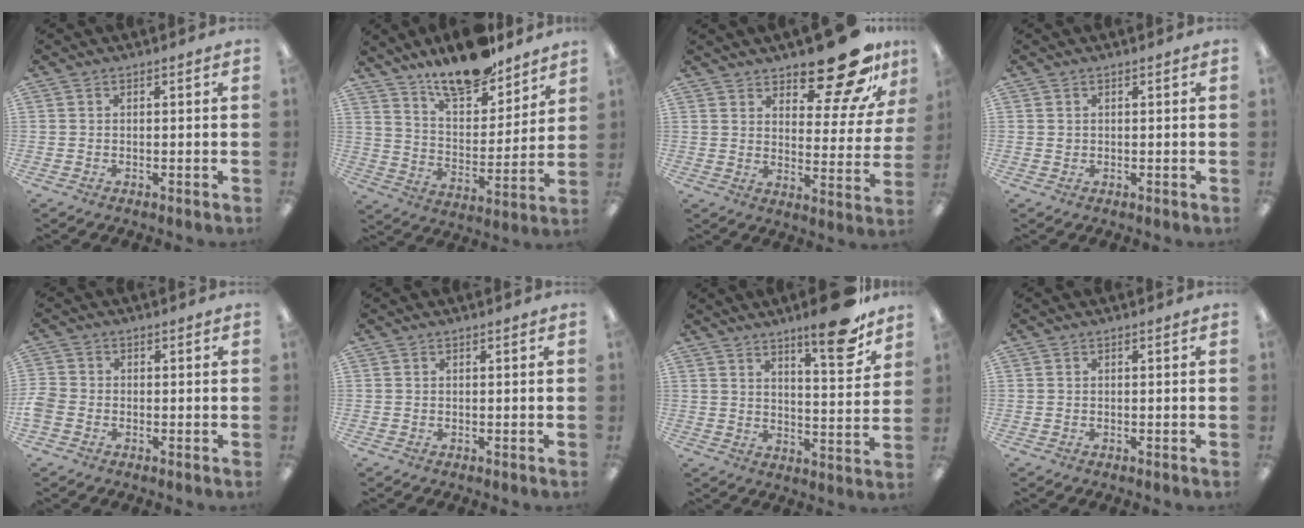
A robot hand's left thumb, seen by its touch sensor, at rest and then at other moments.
{"total": 15.6, "force": [13.7, 4.7, 5.9], "torque": [-0.098, -0.097, 0.243]}
{"total": 18.4, "force": [14.4, 6.4, 9.5], "torque": [-0.119, -0.109, 0.238]}
{"total": 0.7, "force": [0.3, 0.6, 0.1], "torque": [-0.004, 0.004, 0.005]}
{"total": 3.2, "force": [-1.1, 2.6, 1.5], "torque": [-0.030, 0.008, -0.021]}
{"total": 0.0}
{"total": 13.5, "force": [9.9, 3.2, 8.6], "torque": [-0.103, -0.070, 0.157]}
{"total": 0.0}